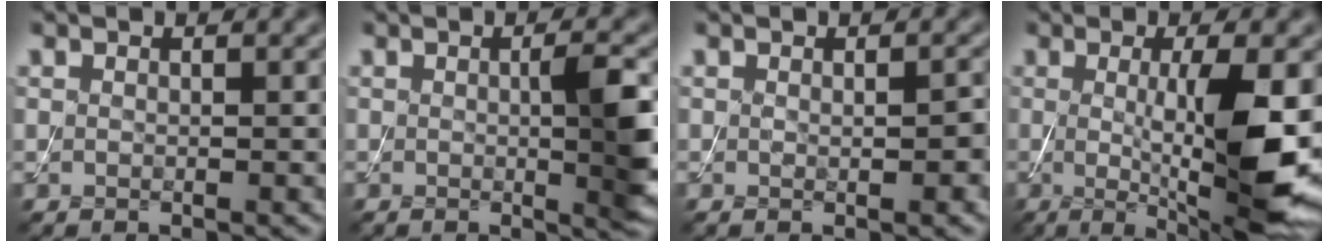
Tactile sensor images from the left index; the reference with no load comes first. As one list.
[{"total": 4.3, "force": [0.0, 0.8, 4.2], "torque": [-0.057, -0.002, 0.000]}, {"total": 1.6, "force": [0.0, 0.4, 1.6], "torque": [-0.023, -0.002, 0.000]}, {"total": 9.9, "force": [-0.3, 2.1, 9.6], "torque": [-0.143, -0.018, 0.002]}]